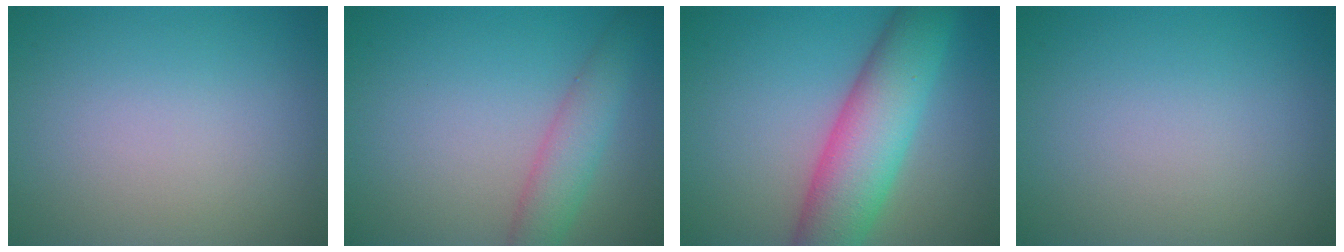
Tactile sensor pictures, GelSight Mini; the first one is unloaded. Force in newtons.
{"total": 3.5, "press": 3.5, "slide": 0.1}
{"total": 8.5, "press": 8.5, "slide": 0.2}
{"total": 0.0}